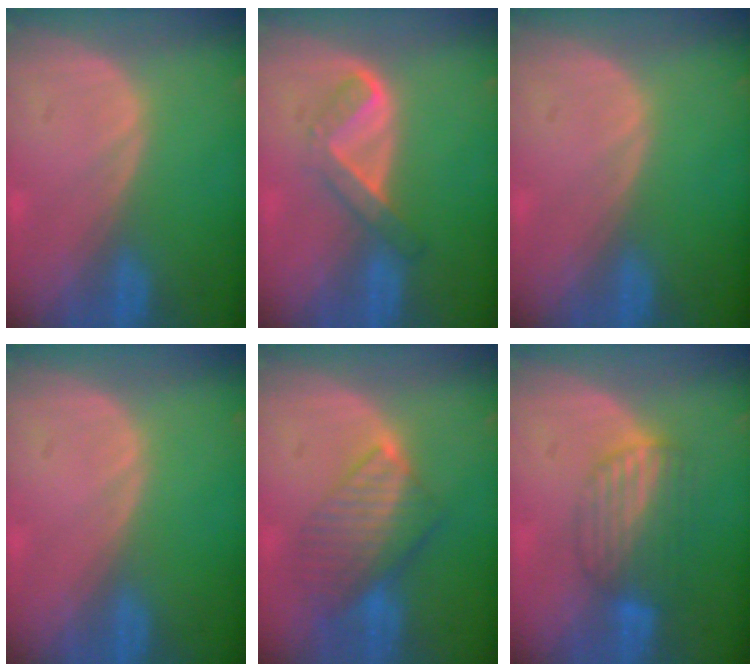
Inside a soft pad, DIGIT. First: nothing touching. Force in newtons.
{"total": 5.2, "press": 4.4, "slide": 2.9}
{"total": 0.0}
{"total": 0.0}
{"total": 8.4, "press": 7.2, "slide": 4.2}
{"total": 6.8, "press": 6.1, "slide": 3.1}